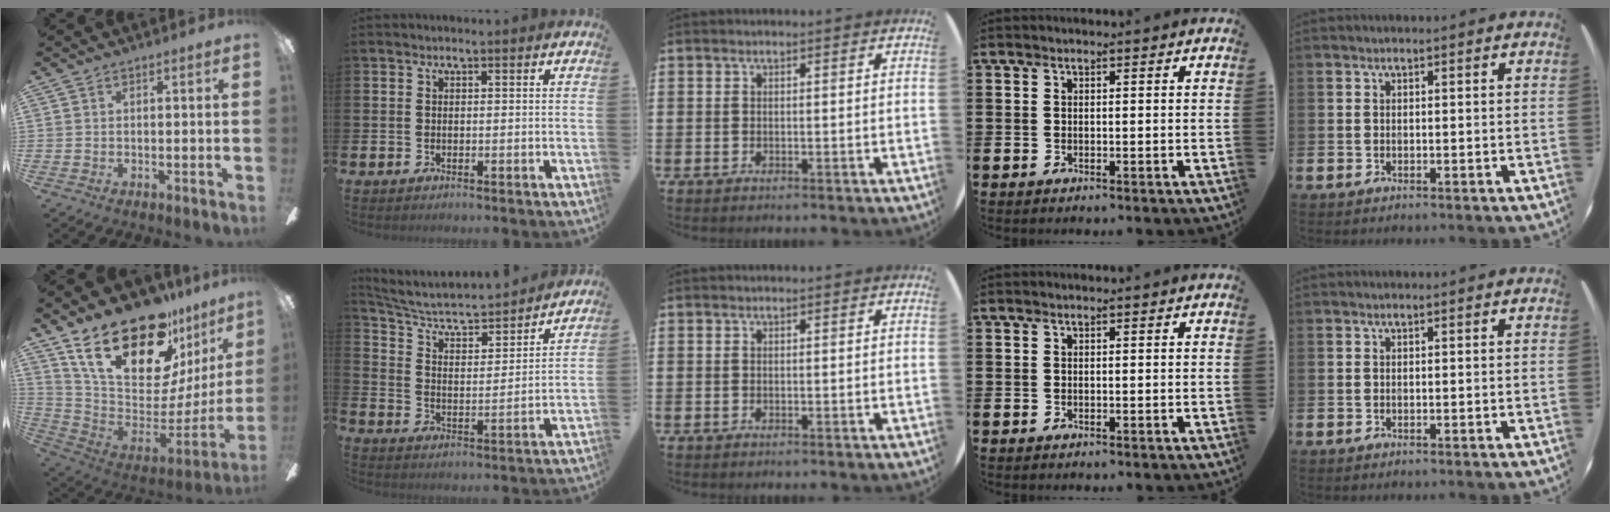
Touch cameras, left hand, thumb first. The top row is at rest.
{"thumb": {"total": 27.0, "force": [18.4, 11.9, 15.9], "torque": [-0.279, -0.127, 0.330]}, "index": {"total": 6.2, "force": [5.6, 1.7, 2.3], "torque": [-0.073, -0.043, 0.088]}}